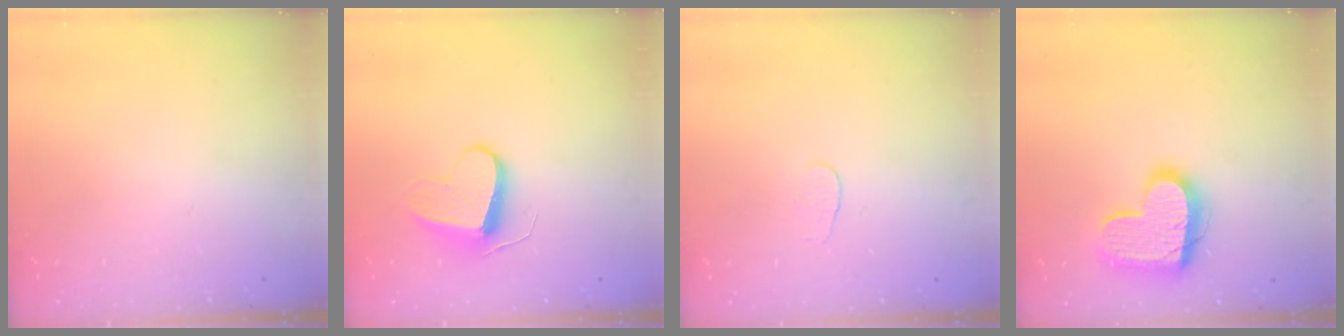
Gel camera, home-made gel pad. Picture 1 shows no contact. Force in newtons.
{"total": 10.9, "press": 10.9, "slide": 0.7}
{"total": 3.8, "press": 3.8, "slide": 0.3}
{"total": 17.3, "press": 17.3, "slide": 1.2}